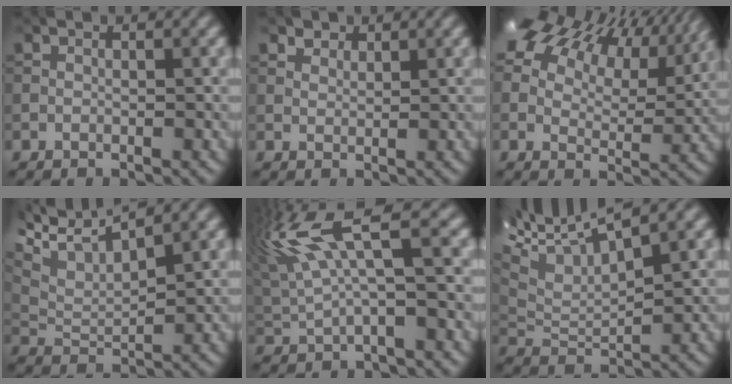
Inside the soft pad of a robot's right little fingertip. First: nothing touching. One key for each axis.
{"total": 1.7, "fx": 1.3, "fy": 0.9, "fz": 0.4, "tx": -0.010, "ty": -0.010, "tz": 0.029}
{"total": 15.1, "fx": 9.5, "fy": 7.3, "fz": 9.2, "tx": -0.177, "ty": 0.034, "tz": 0.146}
{"total": 5.8, "fx": 3.6, "fy": 1.9, "fz": 4.1, "tx": -0.087, "ty": 0.007, "tz": 0.066}
{"total": 7.2, "fx": 2.9, "fy": 1.7, "fz": 6.4, "tx": -0.143, "ty": 0.014, "tz": 0.055}
{"total": 9.4, "fx": 6.0, "fy": 2.7, "fz": 6.7, "tx": -0.147, "ty": 0.022, "tz": 0.110}